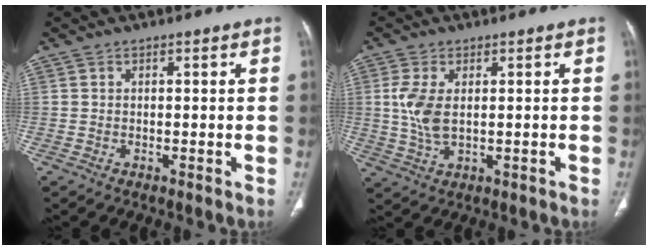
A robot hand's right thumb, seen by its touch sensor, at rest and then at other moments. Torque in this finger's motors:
{"motor_torque": [1.00, 0.84, 1.13, -0.06, 0.27]}